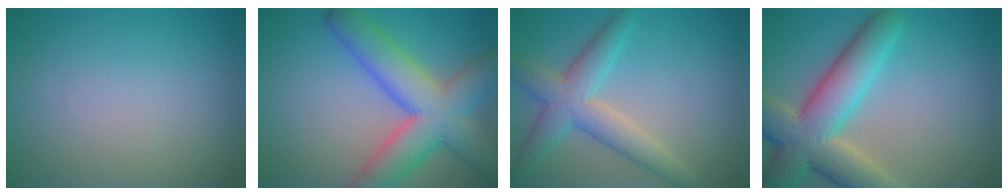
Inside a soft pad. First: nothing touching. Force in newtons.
{"total": 9.4, "press": 9.4, "slide": 0.4}
{"total": 5.1, "press": 5.1, "slide": 0.3}
{"total": 9.2, "press": 9.2, "slide": 0.7}